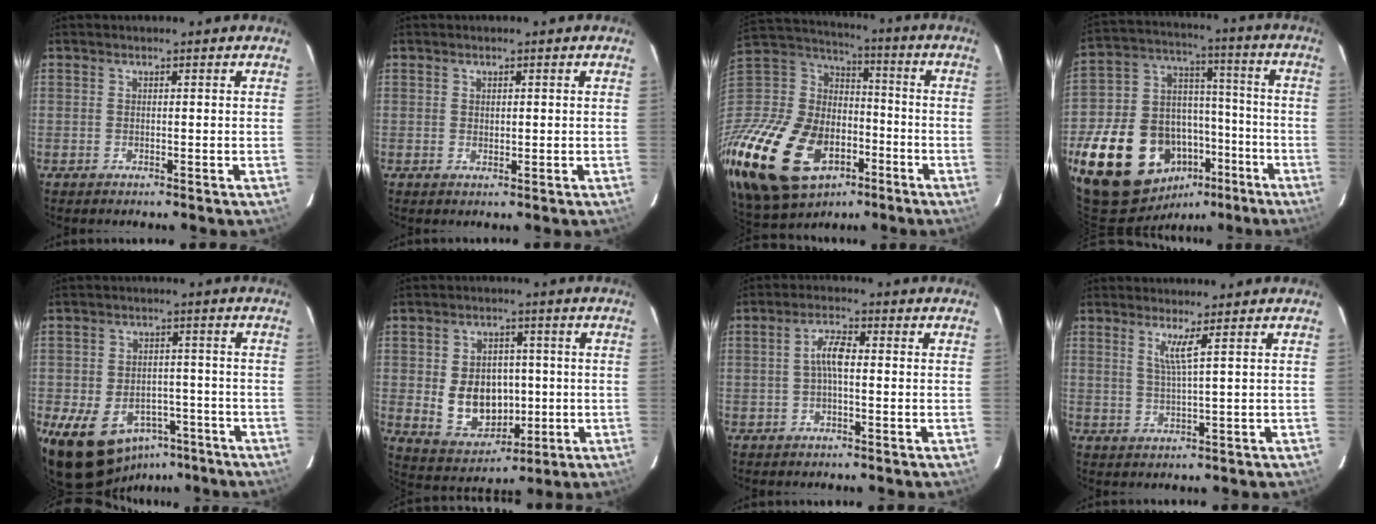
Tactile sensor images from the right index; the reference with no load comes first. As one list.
[{"total": 1.1, "force": [0.5, 0.8, 0.7], "torque": [-0.009, 0.002, 0.009]}, {"total": 32.1, "force": [-14.0, 22.0, 18.7], "torque": [-0.442, -0.001, -0.215]}, {"total": 22.8, "force": [-10.7, 16.0, 12.2], "torque": [-0.265, 0.041, -0.140]}, {"total": 13.7, "force": [-7.5, 9.6, 6.4], "torque": [-0.148, 0.010, -0.091]}, {"total": 11.0, "force": [-0.8, 8.7, 6.7], "torque": [-0.146, 0.003, 0.011]}, {"total": 4.1, "force": [-0.2, 1.3, 3.9], "torque": [-0.078, 0.011, -0.004]}, {"total": 3.0, "force": [1.6, -0.8, 2.5], "torque": [-0.047, -0.010, 0.028]}]